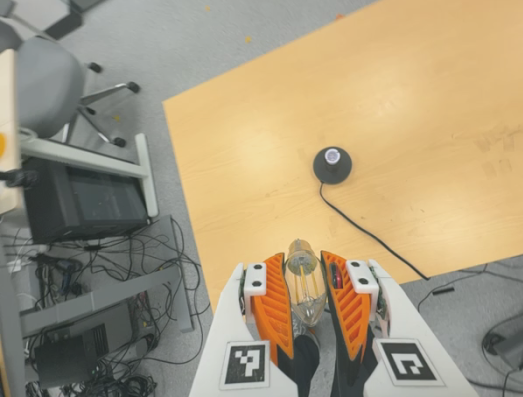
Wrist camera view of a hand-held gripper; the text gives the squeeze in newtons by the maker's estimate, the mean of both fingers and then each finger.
{"total": 20.7, "left": 22.5, "right": 18.9}